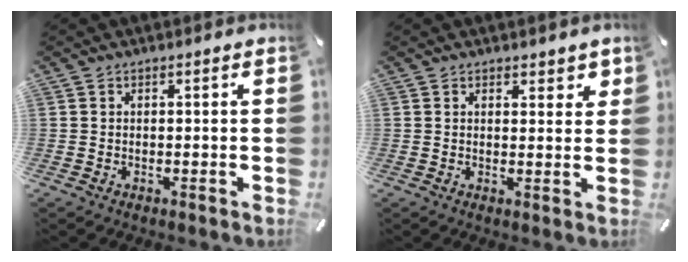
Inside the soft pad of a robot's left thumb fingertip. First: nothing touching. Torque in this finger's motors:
{"motor_torque": [-0.11, -0.05, 0.07, 0.10, -0.02]}